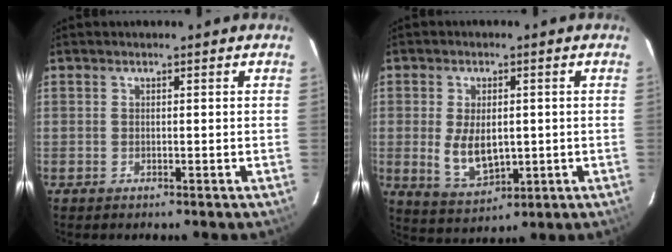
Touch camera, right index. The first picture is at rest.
{"total": 8.2, "force": [-0.5, 4.7, 6.8], "torque": [-0.137, -0.009, 0.004]}